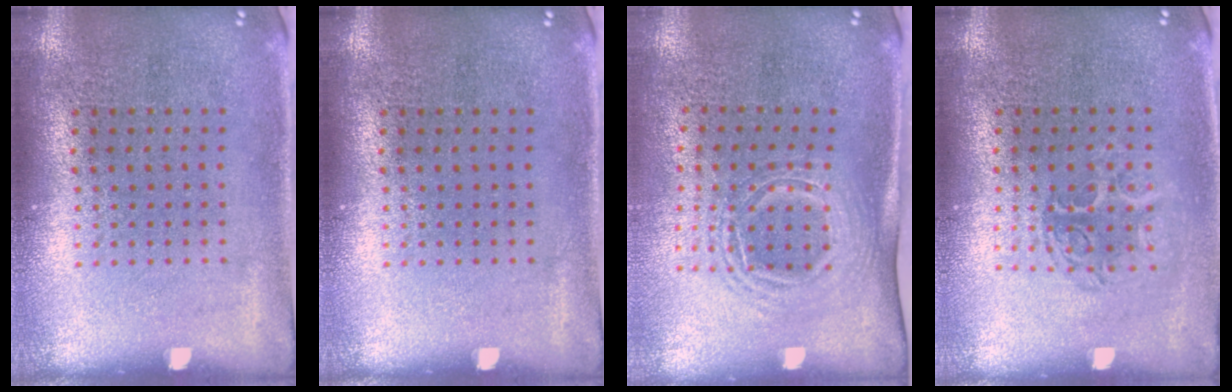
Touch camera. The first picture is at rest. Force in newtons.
{"total": 0.0}
{"total": 1.6, "press": 1.2, "slide": 1.1}
{"total": 1.3, "press": 1.0, "slide": 0.7}